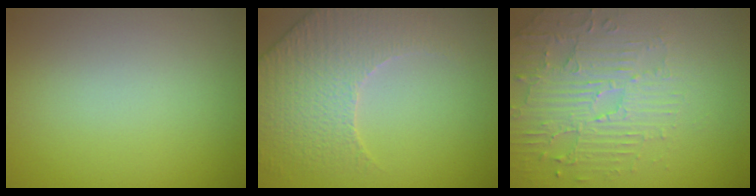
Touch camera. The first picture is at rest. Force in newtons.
{"total": 4.3, "press": 4.2, "slide": 0.9}
{"total": 4.6, "press": 3.7, "slide": 2.6}